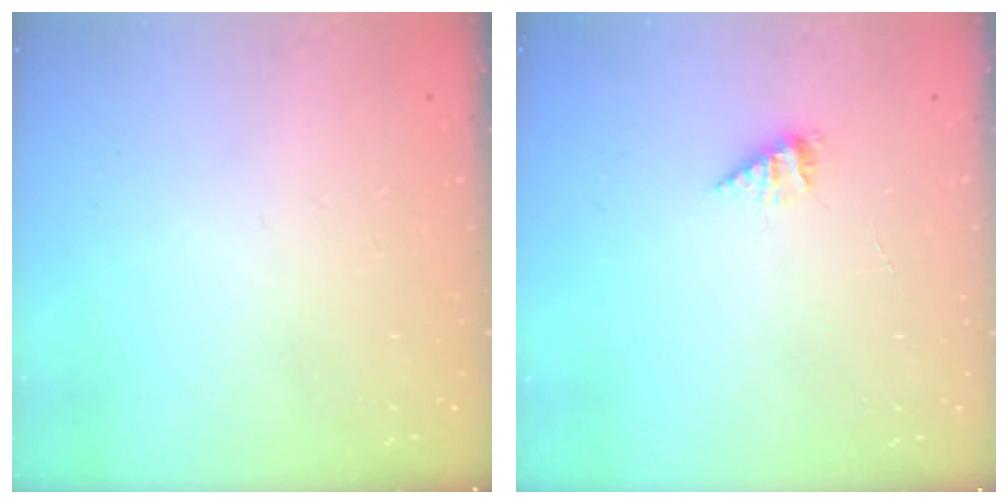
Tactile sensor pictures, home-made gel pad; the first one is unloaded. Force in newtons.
{"total": 3.6, "press": 3.5, "slide": 0.5}